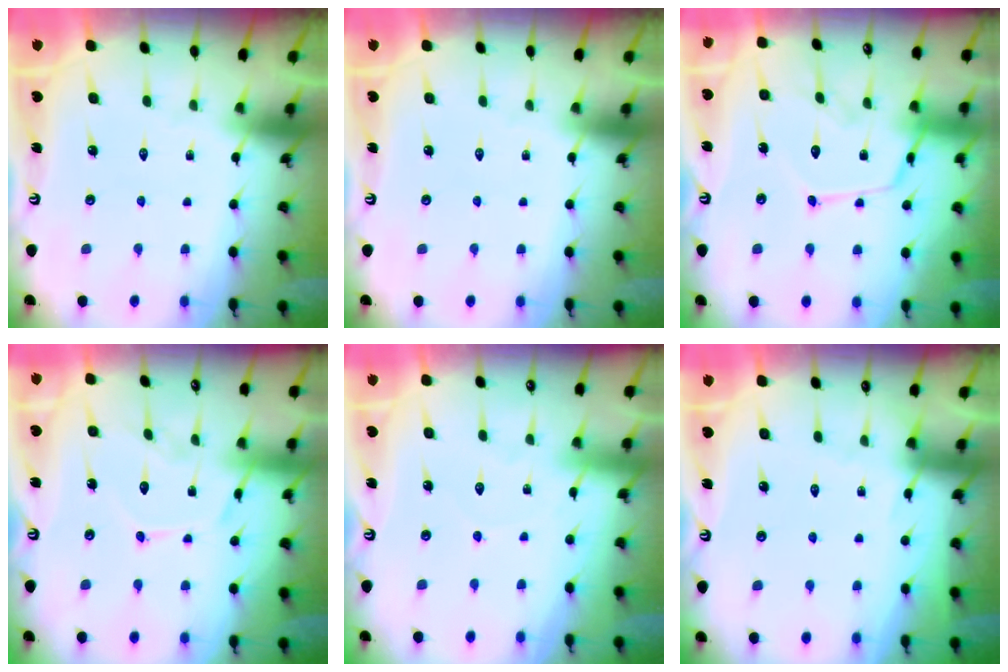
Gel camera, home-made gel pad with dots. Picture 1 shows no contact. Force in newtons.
{"total": 0.0}
{"total": 12.8, "press": 12.8, "slide": 1.1}
{"total": 10.8, "press": 10.8, "slide": 0.3}
{"total": 3.6, "press": 3.5, "slide": 0.4}
{"total": 1.9, "press": 1.9, "slide": 0.3}